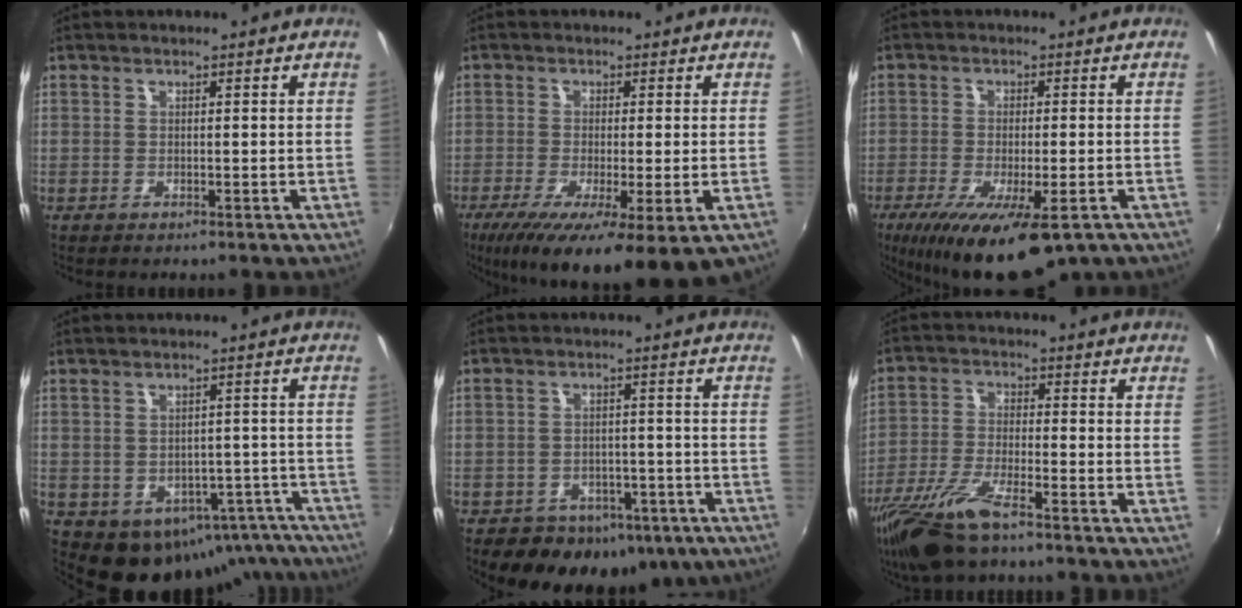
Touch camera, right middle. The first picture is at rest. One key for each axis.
{"total": 12.7, "fx": -6.0, "fy": 2.3, "fz": 11.0, "tx": -0.205, "ty": -0.047, "tz": -0.093}
{"total": 15.2, "fx": -9.5, "fy": 4.4, "fz": 11.1, "tx": -0.208, "ty": -0.052, "tz": -0.145}
{"total": 15.1, "fx": -11.0, "fy": 9.6, "fz": 4.1, "tx": -0.071, "ty": 0.038, "tz": -0.096}
{"total": 15.6, "fx": -9.6, "fy": 10.2, "fz": 7.0, "tx": -0.150, "ty": 0.011, "tz": -0.109}
{"total": 12.2, "fx": -8.8, "fy": 2.5, "fz": 8.0, "tx": -0.178, "ty": -0.031, "tz": -0.174}